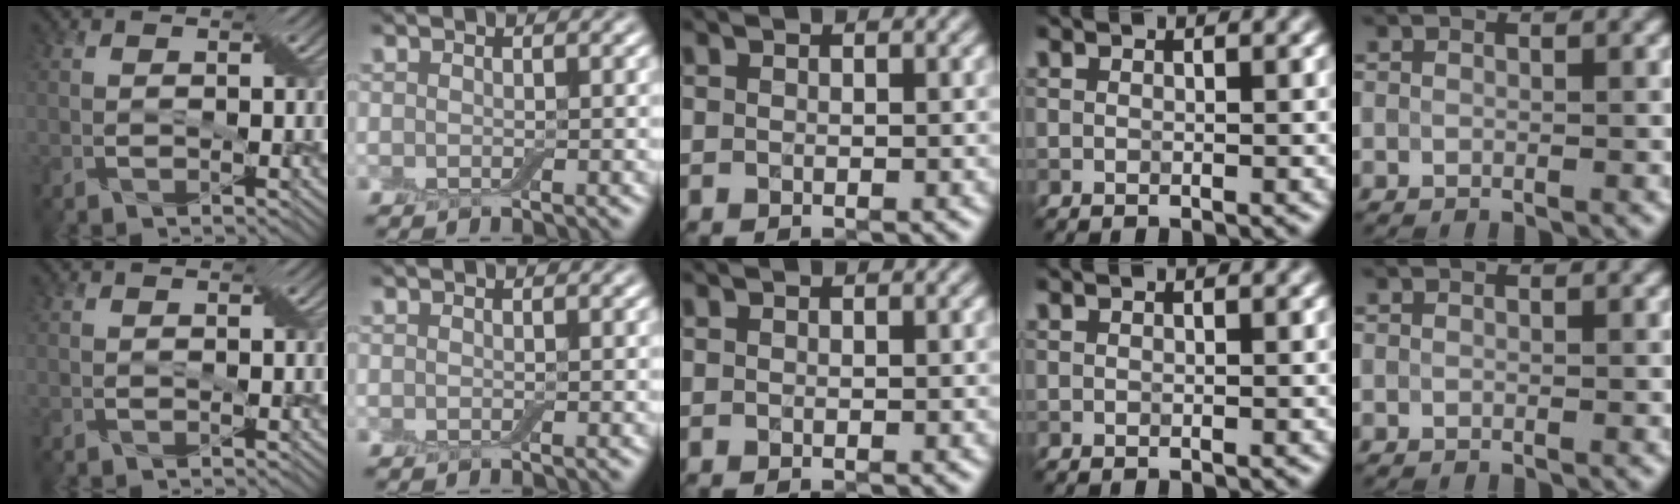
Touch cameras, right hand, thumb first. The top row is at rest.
{}